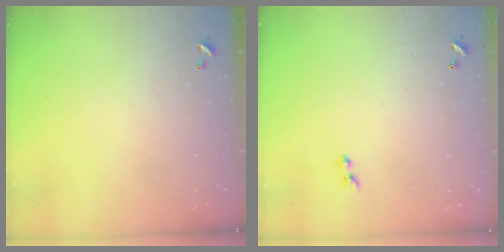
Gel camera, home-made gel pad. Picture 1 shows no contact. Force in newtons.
{"total": 1.3, "press": 1.1, "slide": 0.7}